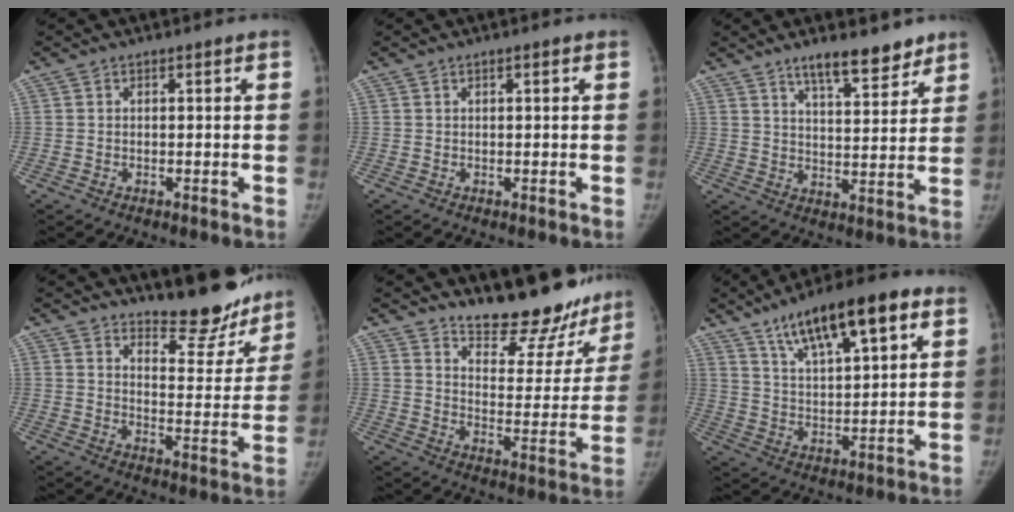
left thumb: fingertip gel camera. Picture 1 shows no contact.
{"total": 0.7, "force": [0.3, 0.1, 0.6], "torque": [-0.011, 0.002, 0.003]}
{"total": 9.3, "force": [7.2, 2.8, 5.2], "torque": [-0.053, -0.051, 0.114]}
{"total": 14.2, "force": [12.7, 4.6, 4.3], "torque": [-0.014, -0.110, 0.166]}
{"total": 18.8, "force": [16.9, 6.2, 5.6], "torque": [-0.018, -0.132, 0.220]}
{"total": 16.5, "force": [9.1, 5.3, 12.7], "torque": [-0.181, -0.023, 0.151]}